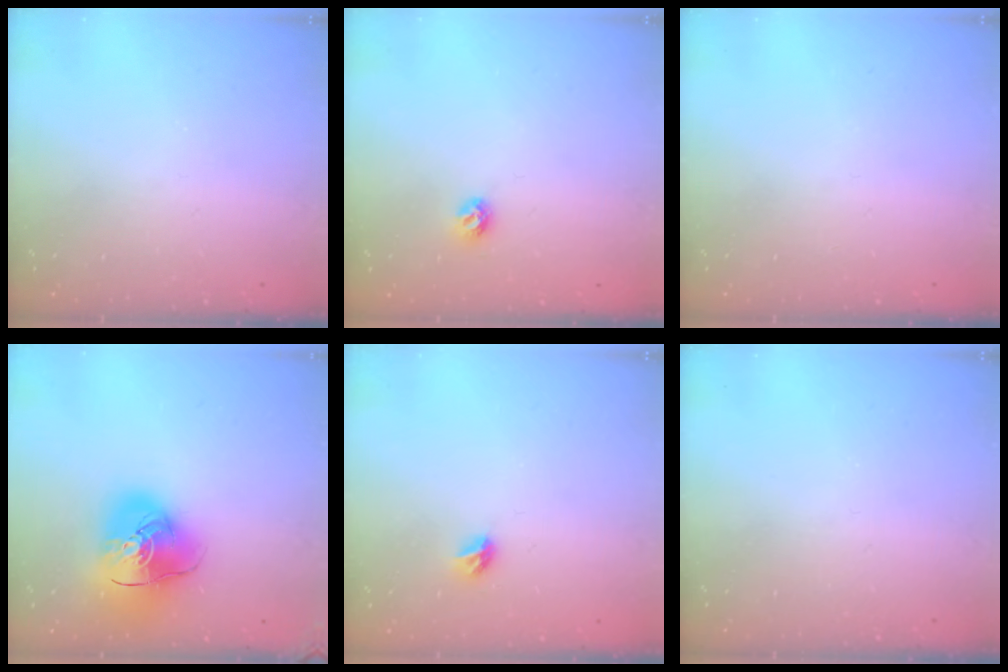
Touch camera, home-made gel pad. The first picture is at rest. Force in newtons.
{"total": 5.9, "press": 5.9, "slide": 0.8}
{"total": 0.0}
{"total": 18.1, "press": 17.9, "slide": 2.7}
{"total": 5.8, "press": 5.8, "slide": 0.7}
{"total": 0.0}